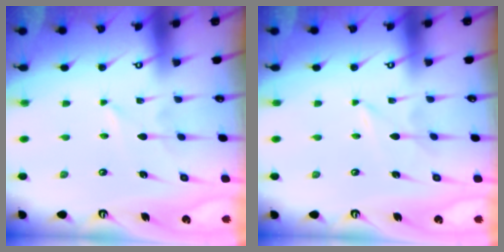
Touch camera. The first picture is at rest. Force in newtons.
{"total": 0.0}